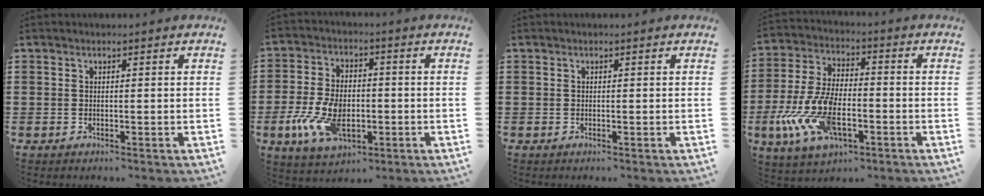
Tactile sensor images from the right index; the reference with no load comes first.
{"total": 9.3, "force": [-2.6, 5.4, 7.1], "torque": [-0.168, -0.005, -0.048]}
{"total": 0.0}
{"total": 12.0, "force": [-4.3, 5.7, 9.6], "torque": [-0.232, -0.007, -0.083]}